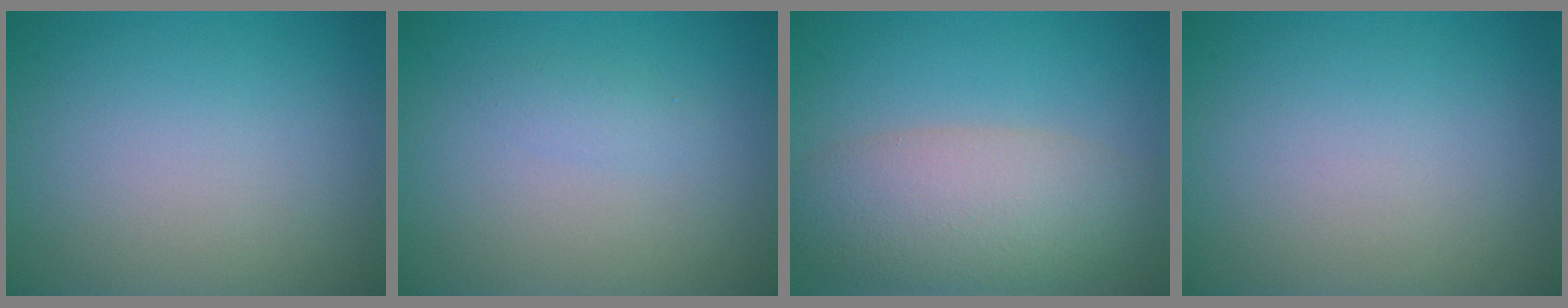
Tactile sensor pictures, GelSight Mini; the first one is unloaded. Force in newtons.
{"total": 0.9, "press": 0.9, "slide": 0.1}
{"total": 6.6, "press": 6.6, "slide": 0.3}
{"total": 0.0}